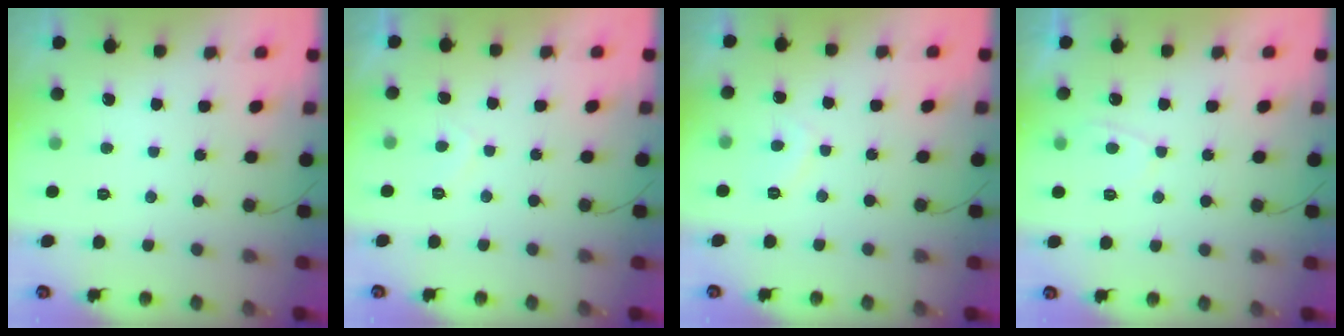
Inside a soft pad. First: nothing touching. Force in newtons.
{"total": 1.7, "press": 1.6, "slide": 0.7}
{"total": 2.2, "press": 2.1, "slide": 0.7}
{"total": 2.1, "press": 2.0, "slide": 0.6}